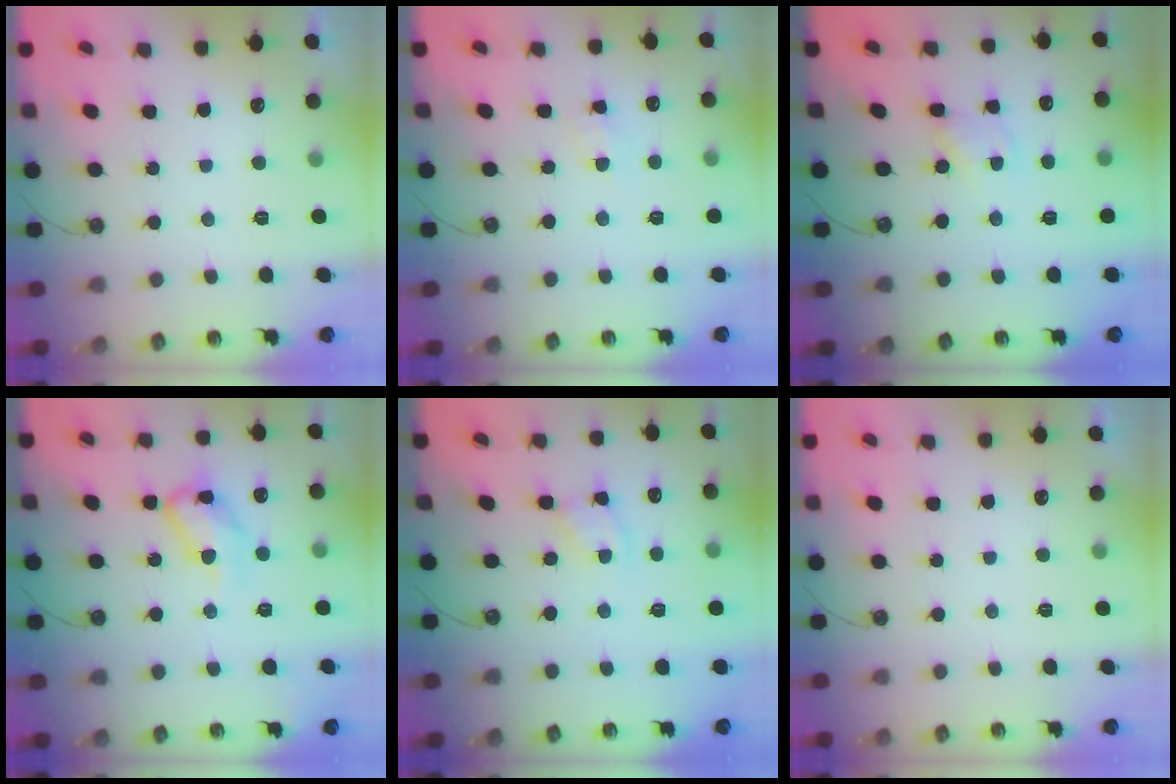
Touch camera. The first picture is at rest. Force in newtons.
{"total": 5.5, "press": 5.4, "slide": 0.7}
{"total": 1.6, "press": 1.6, "slide": 0.2}
{"total": 12.5, "press": 12.5, "slide": 0.5}
{"total": 2.9, "press": 2.9, "slide": 0.1}
{"total": 0.0}